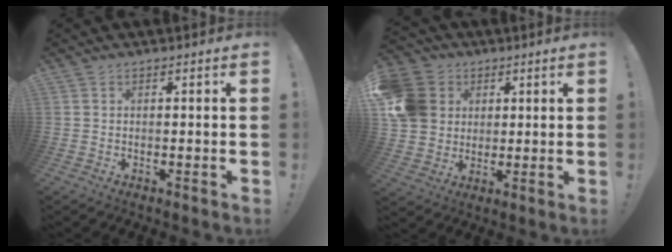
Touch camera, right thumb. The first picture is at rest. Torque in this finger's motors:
{"motor_torque": [1.81, 1.85, 0.41, 0.22, 0.08]}